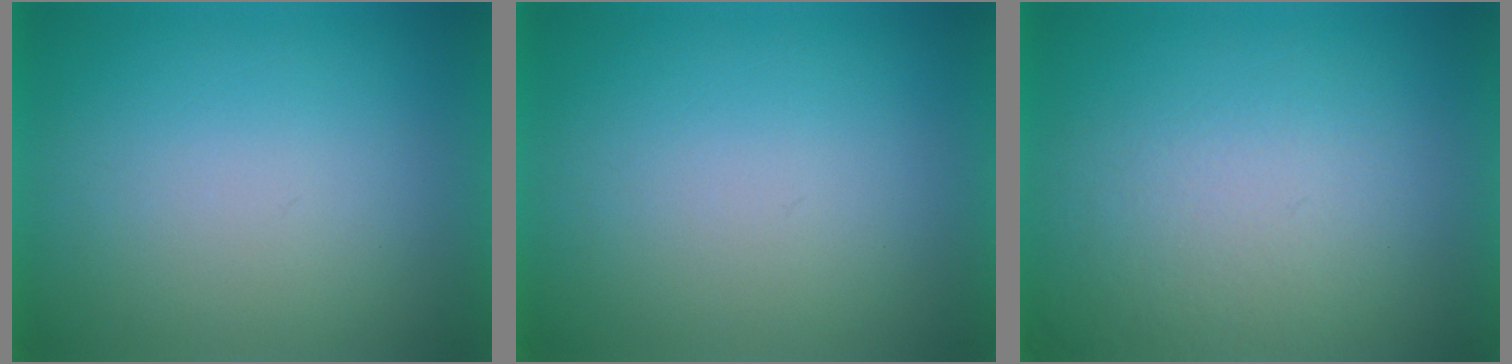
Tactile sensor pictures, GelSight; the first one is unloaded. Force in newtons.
{"total": 0.0}
{"total": 4.3}